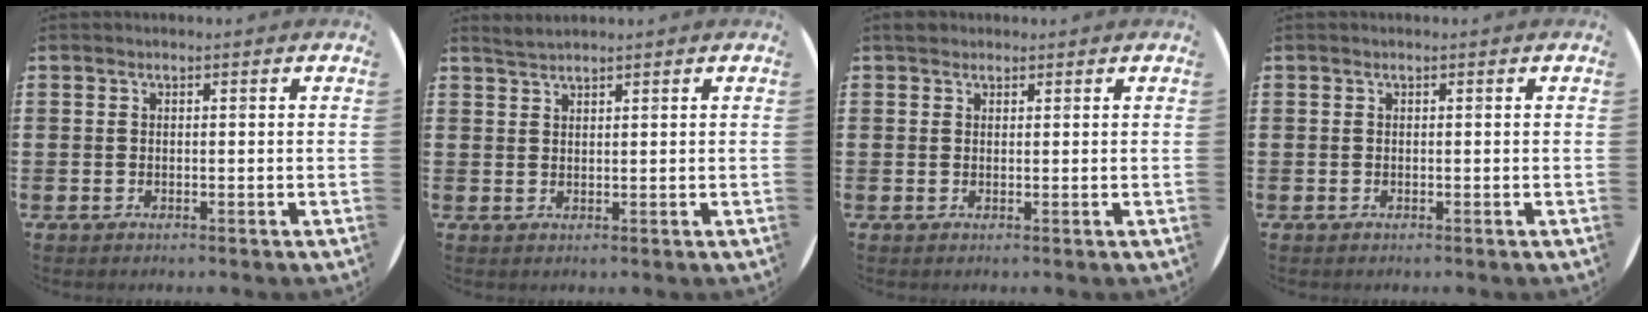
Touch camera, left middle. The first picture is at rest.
{"total": 1.4, "force": [1.4, -0.2, 0.1], "torque": [-0.003, 0.001, 0.027]}
{"total": 1.3, "force": [1.1, 0.6, 0.1], "torque": [0.004, 0.001, 0.021]}
{"total": 0.0}